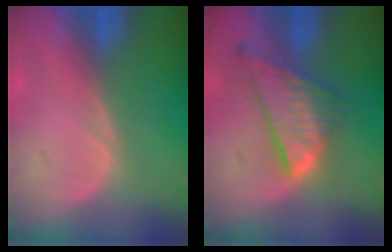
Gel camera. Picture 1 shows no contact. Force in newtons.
{"total": 8.8, "press": 7.5, "slide": 4.5}